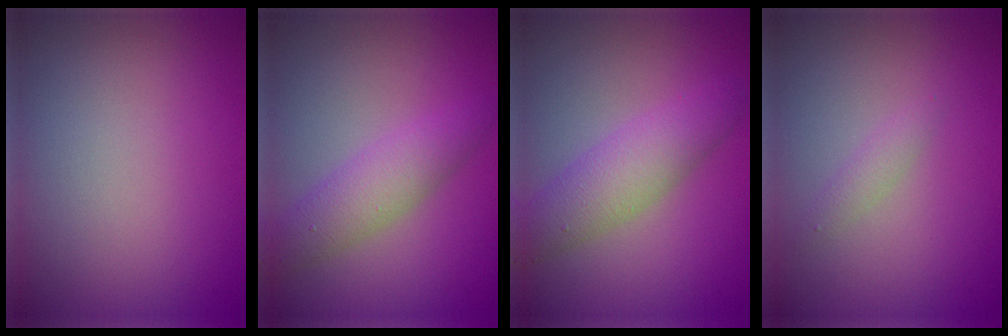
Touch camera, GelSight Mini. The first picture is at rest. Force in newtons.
{"total": 3.6, "press": 3.6, "slide": 0.1}
{"total": 4.5, "press": 4.5, "slide": 0.1}
{"total": 1.0, "press": 1.0, "slide": 0.0}